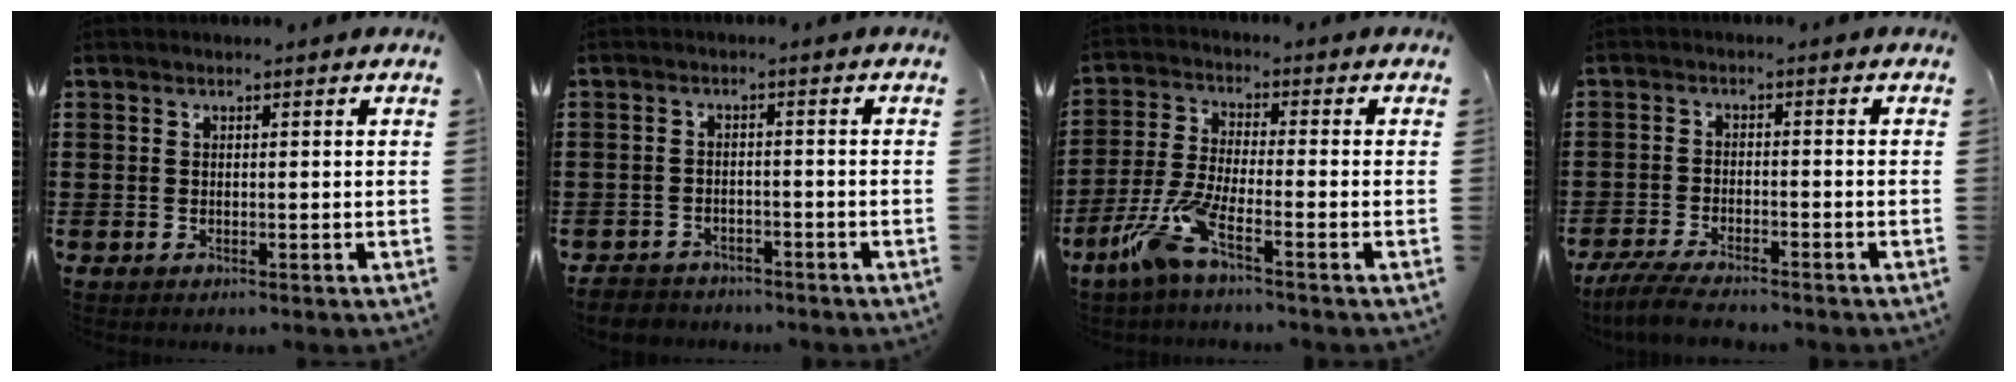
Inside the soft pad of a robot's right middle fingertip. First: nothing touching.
{"total": 2.9, "force": [-2.8, 0.8, 0.0], "torque": [-0.006, 0.002, -0.061]}
{"total": 7.6, "force": [-4.7, 1.1, 5.8], "torque": [-0.141, -0.015, -0.094]}
{"total": 4.6, "force": [-4.3, 0.4, 1.8], "torque": [-0.050, -0.010, -0.088]}